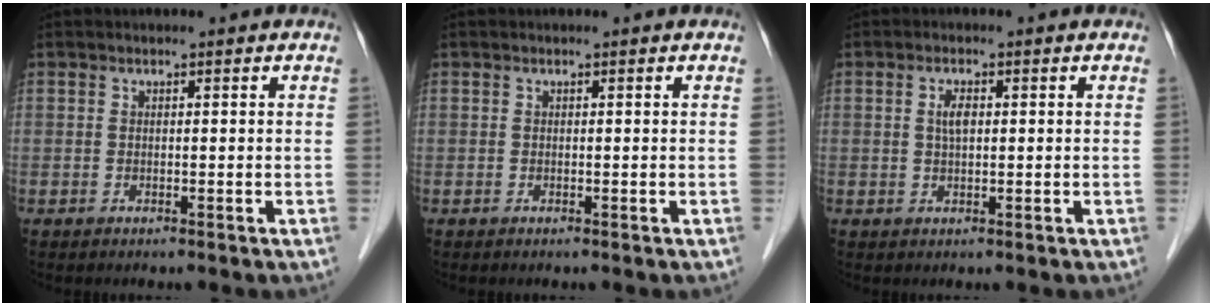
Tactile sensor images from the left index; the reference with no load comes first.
{"total": 0.0}
{"total": 2.2, "force": [0.4, 0.8, 2.0], "torque": [-0.041, 0.006, 0.008]}